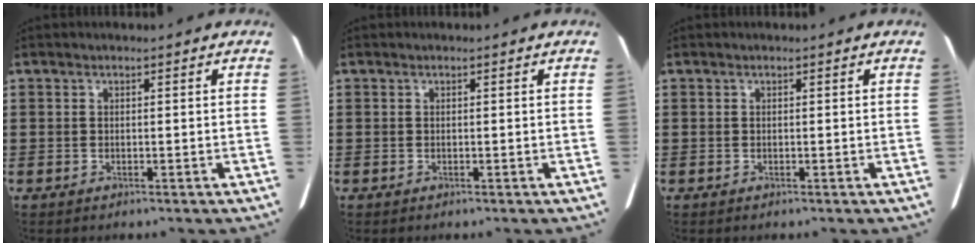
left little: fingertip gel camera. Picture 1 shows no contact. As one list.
[{"total": 0.0}, {"total": 0.0}]